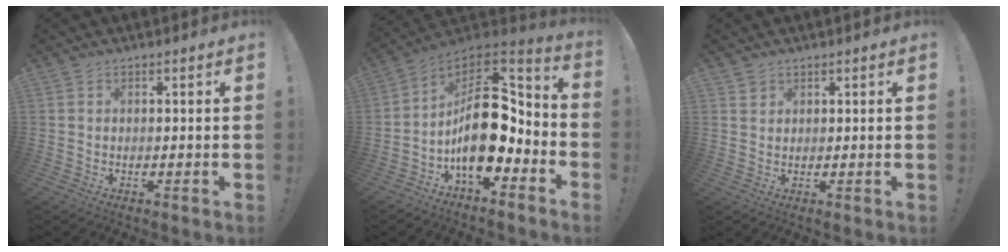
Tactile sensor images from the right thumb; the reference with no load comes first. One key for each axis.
{"total": 19.1, "fx": -2.1, "fy": 11.1, "fz": 15.4, "tx": -0.257, "ty": 0.014, "tz": -0.026}
{"total": 1.8, "fx": 1.3, "fy": 1.2, "fz": 0.1, "tx": 0.012, "ty": -0.011, "tz": 0.021}